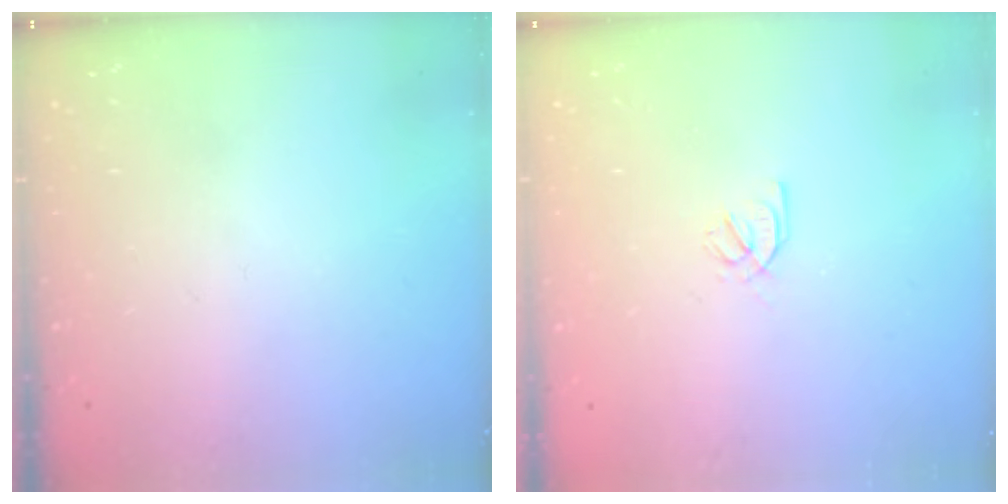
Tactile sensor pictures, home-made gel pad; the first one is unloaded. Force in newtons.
{"total": 2.2, "press": 2.1, "slide": 0.6}